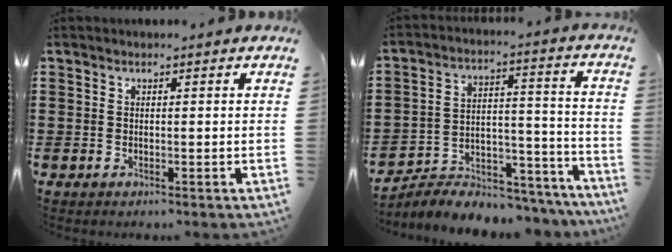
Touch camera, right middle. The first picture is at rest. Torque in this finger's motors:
{"motor_torque": [1.43, -0.71, 0.19, 0.08]}